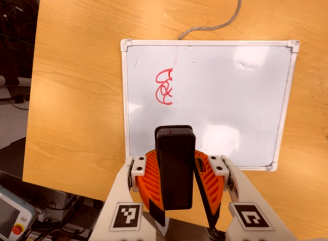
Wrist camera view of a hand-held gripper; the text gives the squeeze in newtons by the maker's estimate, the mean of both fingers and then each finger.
{"total": 9.5, "left": 9.1, "right": 9.9}